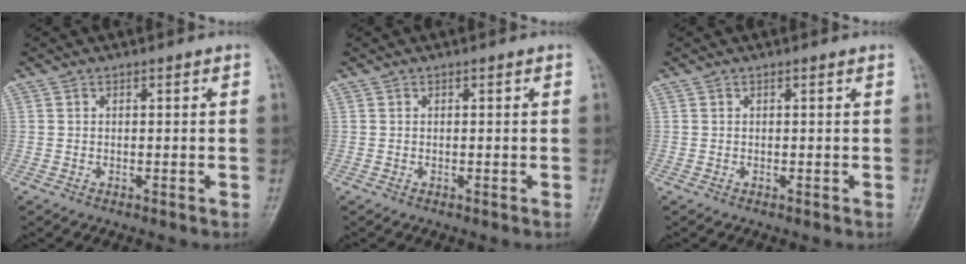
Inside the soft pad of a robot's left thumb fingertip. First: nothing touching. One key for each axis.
{"total": 0.0}
{"total": 0.0}